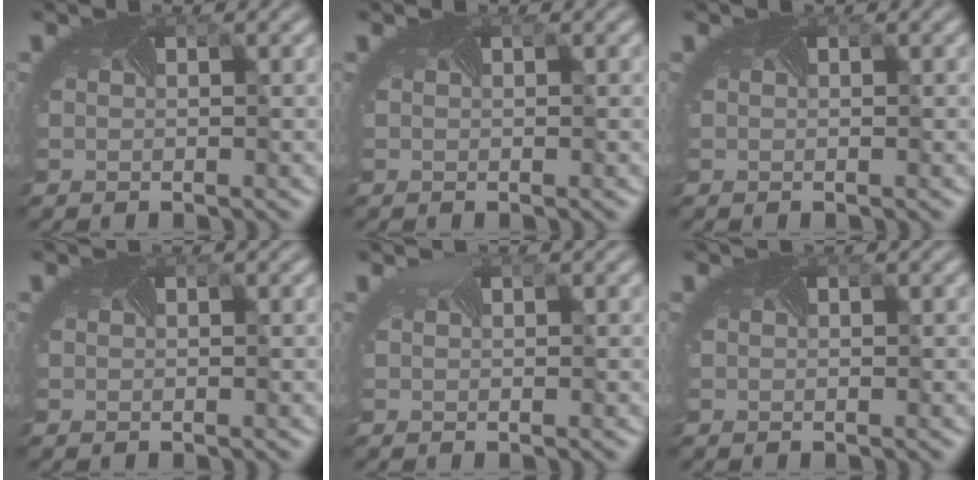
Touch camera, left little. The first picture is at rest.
{"total": 0.0}
{"total": 0.0}
{"total": 0.0}
{"total": 0.8, "force": [0.7, 0.3, 0.4], "torque": [-0.008, 0.004, 0.007]}
{"total": 0.0}